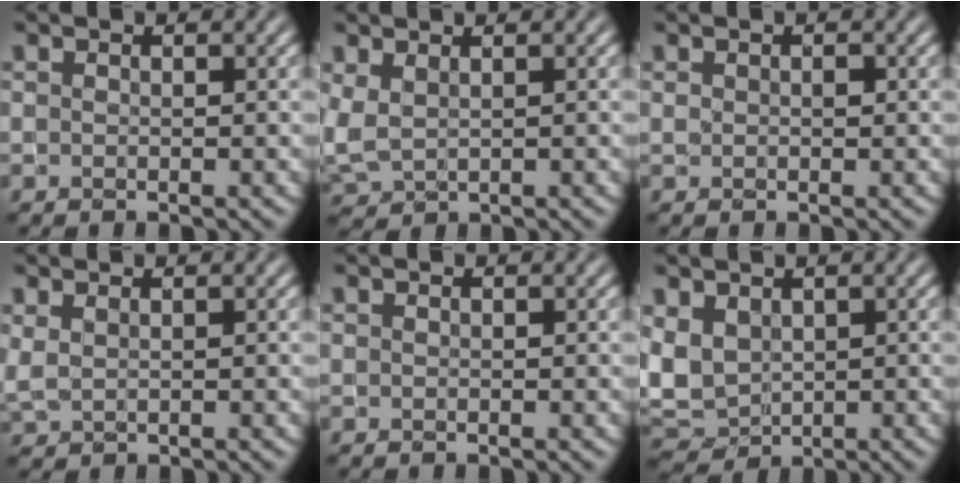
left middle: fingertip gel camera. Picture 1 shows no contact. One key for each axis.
{"total": 2.1, "fx": 0.9, "fy": 1.2, "fz": 1.4, "tx": -0.041, "ty": 0.005, "tz": 0.028}
{"total": 0.5, "fx": -0.1, "fy": 0.3, "fz": 0.4, "tx": -0.009, "ty": -0.001, "tz": 0.002}
{"total": 1.0, "fx": 0.7, "fy": 0.4, "fz": 0.6, "tx": -0.015, "ty": -0.001, "tz": 0.021}
{"total": 0.0}
{"total": 3.8, "fx": 0.5, "fy": 2.9, "fz": 2.4, "tx": -0.060, "ty": -0.003, "tz": 0.011}